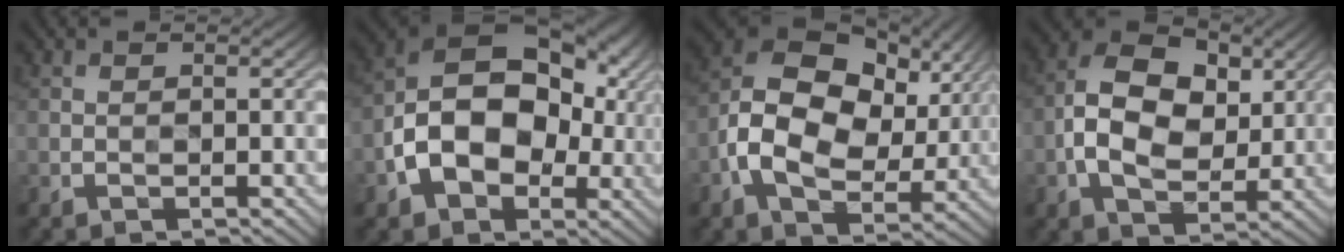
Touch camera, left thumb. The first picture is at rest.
{"total": 15.0, "force": [-2.1, 10.3, 10.7], "torque": [-0.165, 0.007, -0.043]}
{"total": 14.2, "force": [0.8, 10.0, 10.0], "torque": [-0.198, 0.005, 0.012]}
{"total": 9.7, "force": [0.8, 6.9, 6.8], "torque": [-0.136, 0.014, 0.007]}